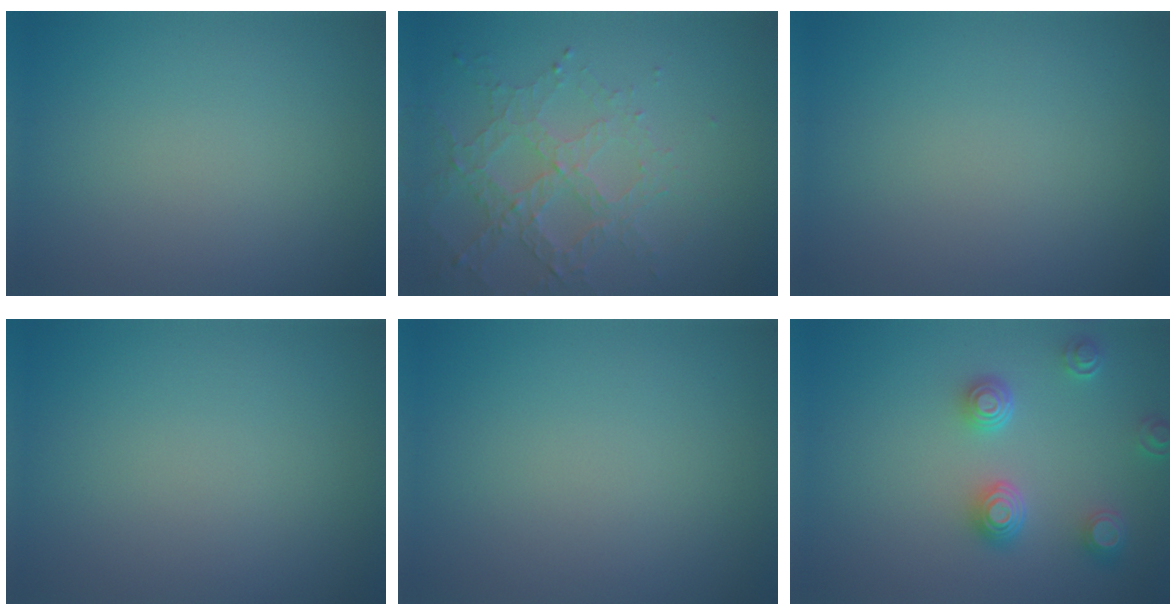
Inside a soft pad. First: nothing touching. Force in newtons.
{"total": 3.2, "press": 3.0, "slide": 1.3}
{"total": 0.0}
{"total": 0.0}
{"total": 0.0}
{"total": 3.9, "press": 3.2, "slide": 2.3}